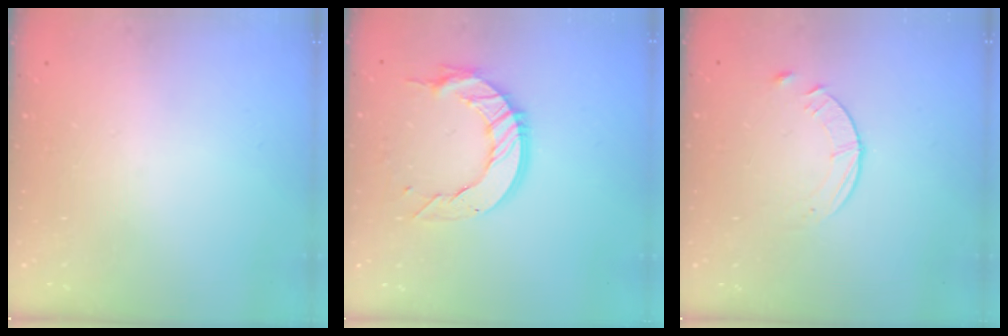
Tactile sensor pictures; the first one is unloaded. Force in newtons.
{"total": 12.5, "press": 12.4, "slide": 0.9}
{"total": 5.6, "press": 5.6, "slide": 0.7}